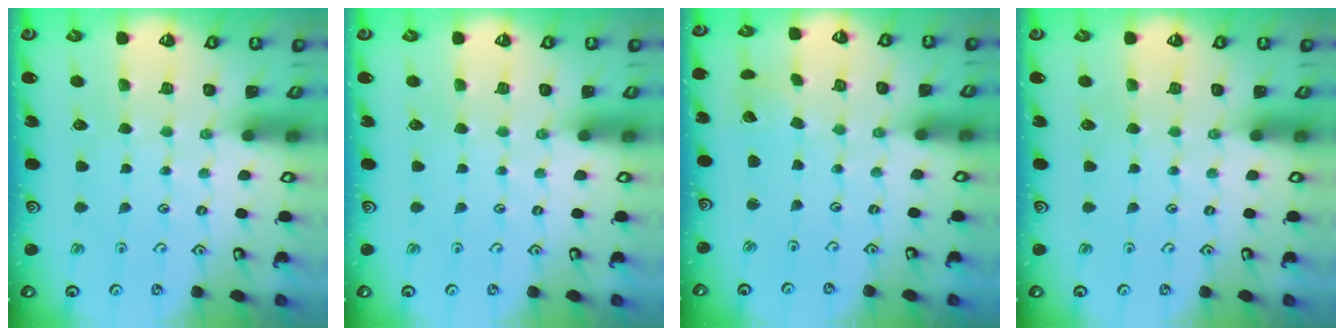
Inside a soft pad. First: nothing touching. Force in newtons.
{"total": 0.0}
{"total": 1.8, "press": 1.8, "slide": 0.2}
{"total": 0.0}